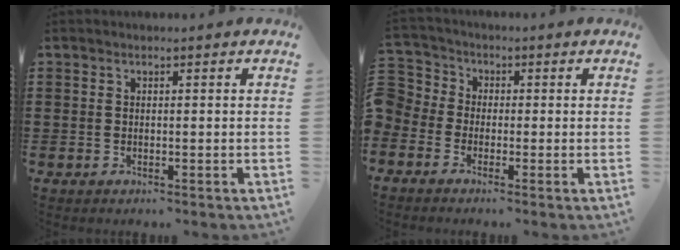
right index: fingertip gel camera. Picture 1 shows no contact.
{"total": 2.6, "force": [-1.6, 2.1, -0.2], "torque": [-0.021, 0.003, -0.042]}